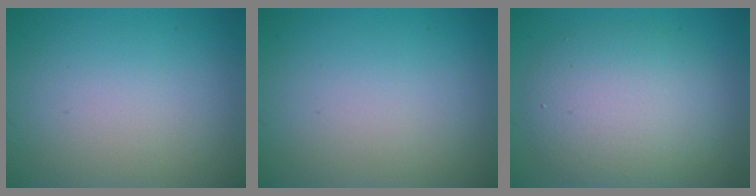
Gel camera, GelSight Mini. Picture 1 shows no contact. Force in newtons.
{"total": 0.0}
{"total": 6.3, "press": 6.3, "slide": 0.2}